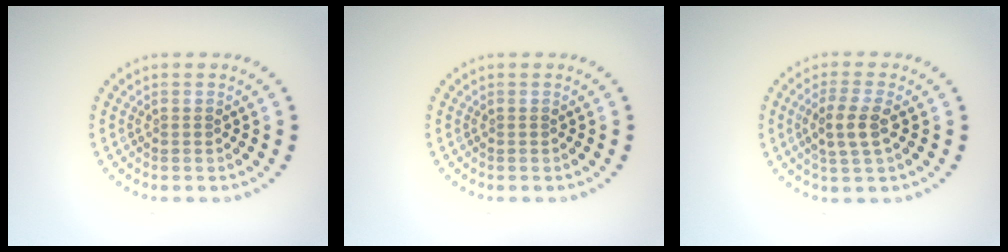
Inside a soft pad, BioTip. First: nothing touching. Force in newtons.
{"total": 0.0}
{"total": 2.8, "press": 2.7, "slide": 1.0}